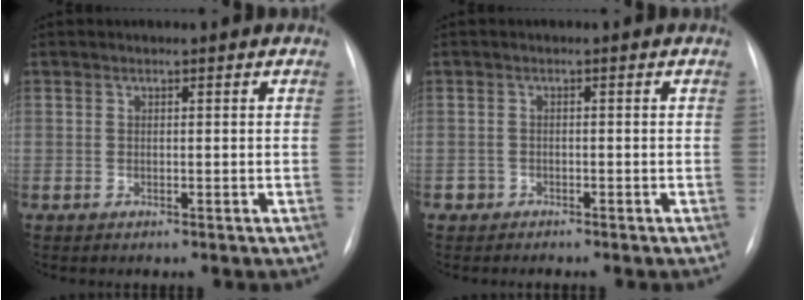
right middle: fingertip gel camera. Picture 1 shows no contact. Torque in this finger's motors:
{"motor_torque": [0.08, -0.09, 0.07, 0.01]}